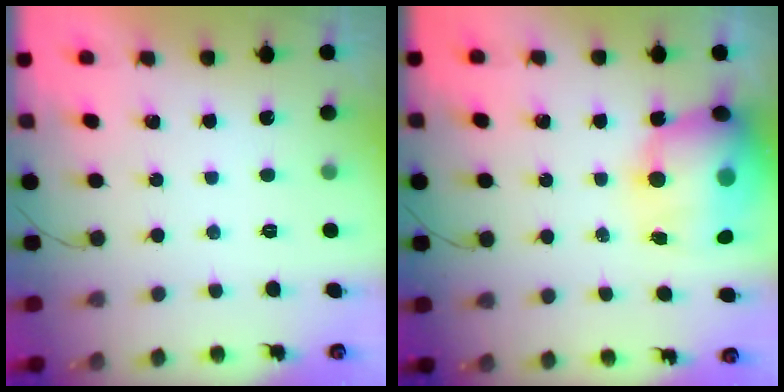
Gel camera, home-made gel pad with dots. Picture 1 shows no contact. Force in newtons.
{"total": 17.2, "press": 16.7, "slide": 4.2}